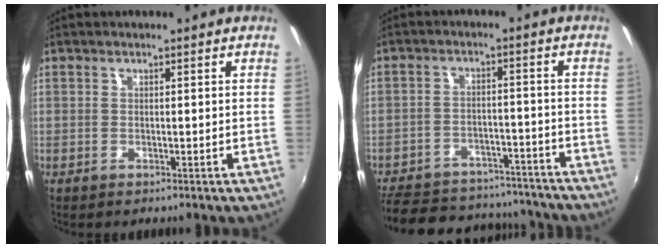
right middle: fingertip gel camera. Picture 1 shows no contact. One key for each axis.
{"total": 23.2, "fx": -19.3, "fy": 9.6, "fz": 8.6, "tx": -0.198, "ty": 0.027, "tz": -0.244}